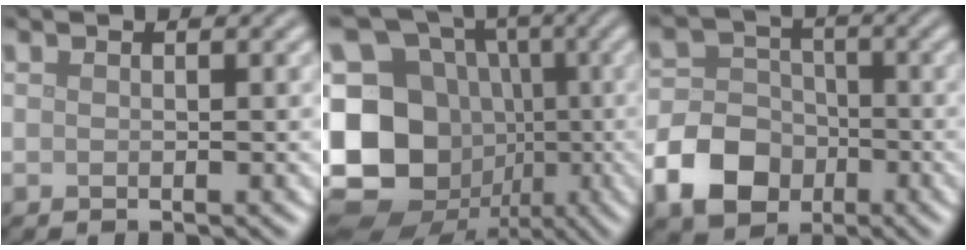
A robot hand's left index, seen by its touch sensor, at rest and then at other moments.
{"total": 18.8, "force": [-2.8, 16.7, 8.3], "torque": [-0.203, 0.009, -0.082]}
{"total": 6.7, "force": [-2.9, 5.2, 3.1], "torque": [-0.051, 0.000, -0.069]}